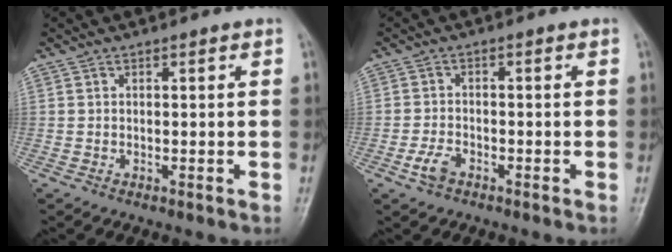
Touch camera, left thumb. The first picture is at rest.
{"total": 3.2, "force": [-1.9, 1.8, 1.9], "torque": [-0.042, 0.009, -0.035]}